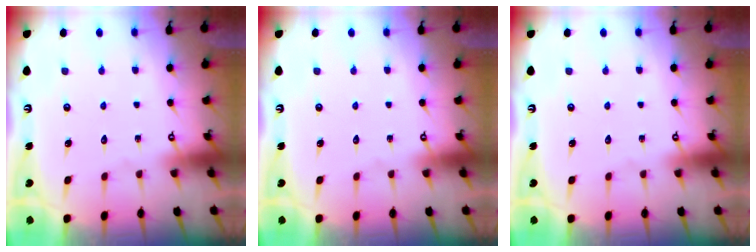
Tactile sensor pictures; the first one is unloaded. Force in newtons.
{"total": 0.0}
{"total": 0.0}